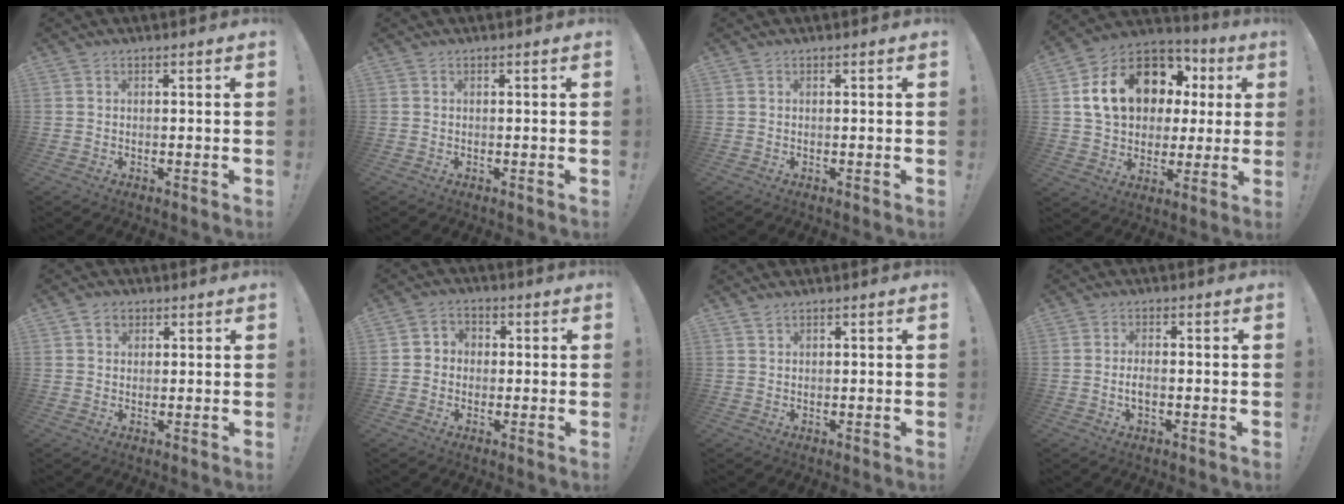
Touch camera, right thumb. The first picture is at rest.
{"total": 0.0}
{"total": 0.0}
{"total": 19.5, "force": [6.5, 14.1, 11.8], "torque": [-0.190, -0.014, 0.139]}
{"total": 2.9, "force": [1.5, 2.3, 0.9], "torque": [-0.009, 0.000, 0.026]}
{"total": 4.1, "force": [-0.6, 3.9, 1.1], "torque": [-0.019, 0.011, -0.010]}
{"total": 1.1, "force": [0.9, 0.3, 0.3], "torque": [-0.011, 0.002, 0.019]}
{"total": 2.8, "force": [-0.7, 1.2, 2.5], "torque": [-0.051, 0.003, -0.015]}